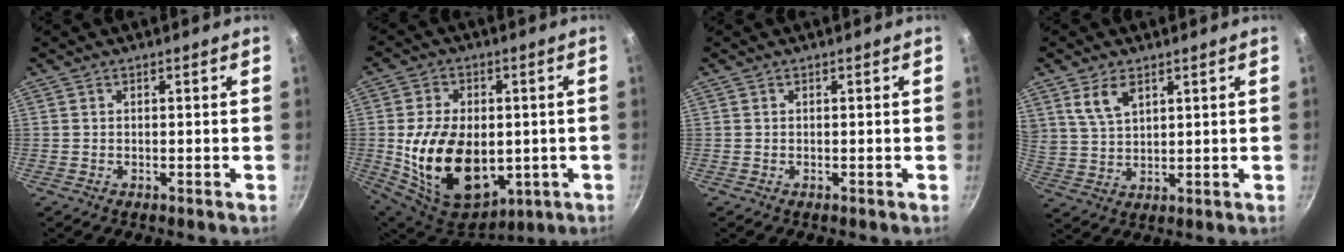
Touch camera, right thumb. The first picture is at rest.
{"total": 20.4, "force": [-1.6, 13.8, 15.0], "torque": [-0.249, -0.009, -0.005]}
{"total": 0.0}
{"total": 6.5, "force": [3.5, 3.5, 4.2], "torque": [-0.071, -0.015, 0.076]}